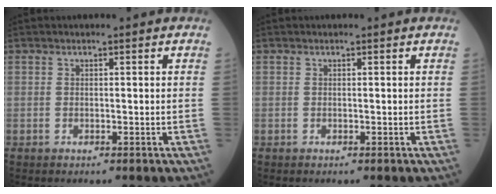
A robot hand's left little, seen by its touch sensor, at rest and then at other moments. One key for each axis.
{"total": 0.0}